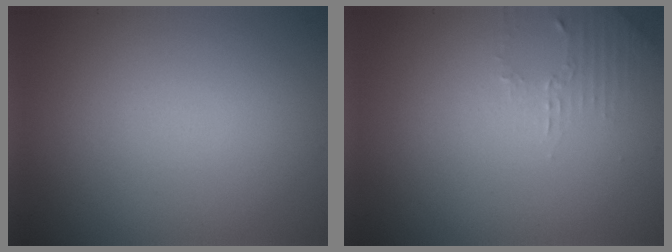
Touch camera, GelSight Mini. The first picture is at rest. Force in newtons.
{"total": 1.4, "press": 1.4, "slide": 0.4}